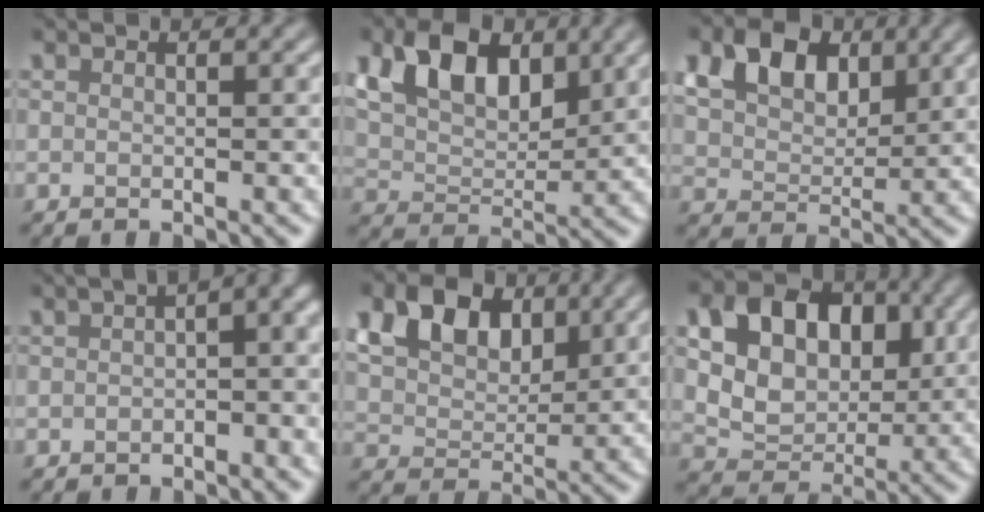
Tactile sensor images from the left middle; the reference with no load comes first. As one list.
[{"total": 8.0, "force": [3.7, 4.9, 5.1], "torque": [-0.101, 0.004, 0.061]}, {"total": 6.7, "force": [3.1, 4.4, 3.9], "torque": [-0.086, 0.007, 0.047]}, {"total": 7.0, "force": [0.4, 3.3, 6.1], "torque": [-0.039, 0.022, -0.001]}, {"total": 8.9, "force": [4.1, 5.9, 5.2], "torque": [-0.112, 0.022, 0.061]}, {"total": 11.4, "force": [3.2, 8.6, 6.8], "torque": [-0.115, 0.030, 0.047]}]